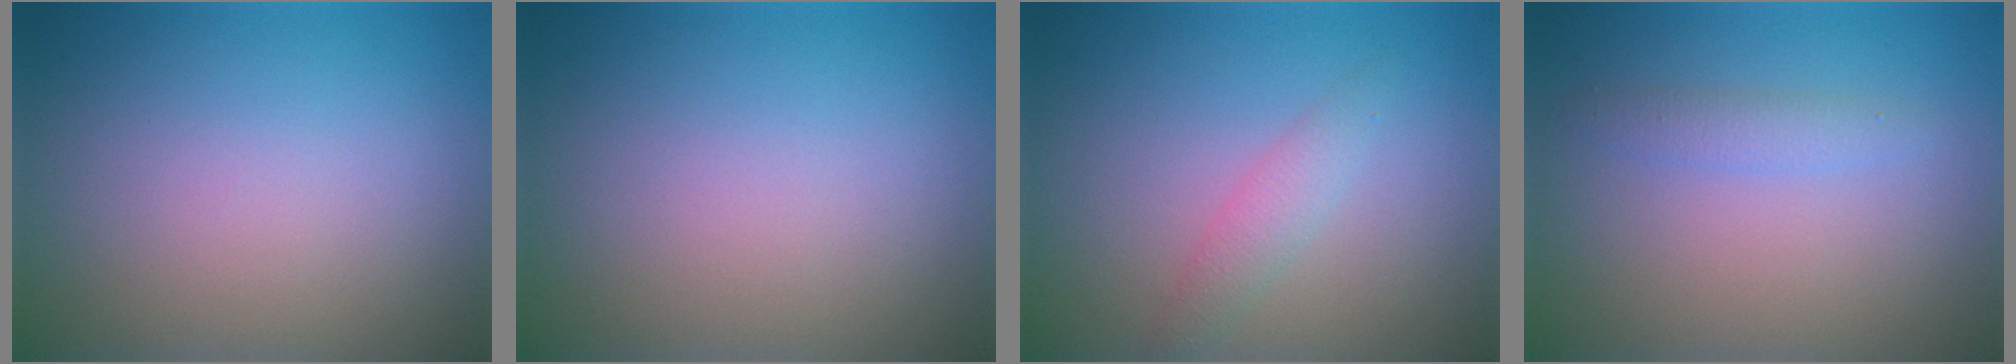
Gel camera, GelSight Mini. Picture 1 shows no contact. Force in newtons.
{"total": 0.0}
{"total": 1.7, "press": 1.7, "slide": 0.1}
{"total": 1.5, "press": 1.4, "slide": 0.1}